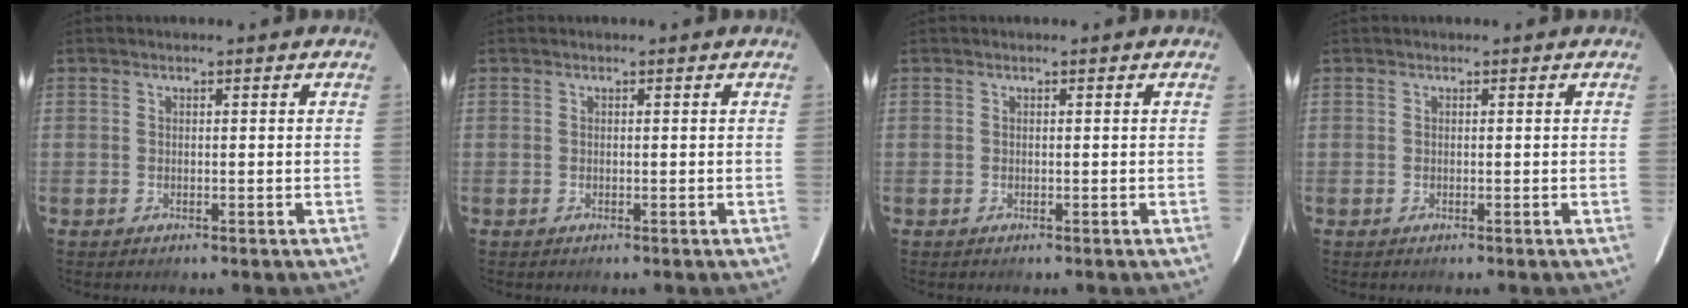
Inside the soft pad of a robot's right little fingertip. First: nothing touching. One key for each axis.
{"total": 0.0}
{"total": 0.0}
{"total": 0.0}